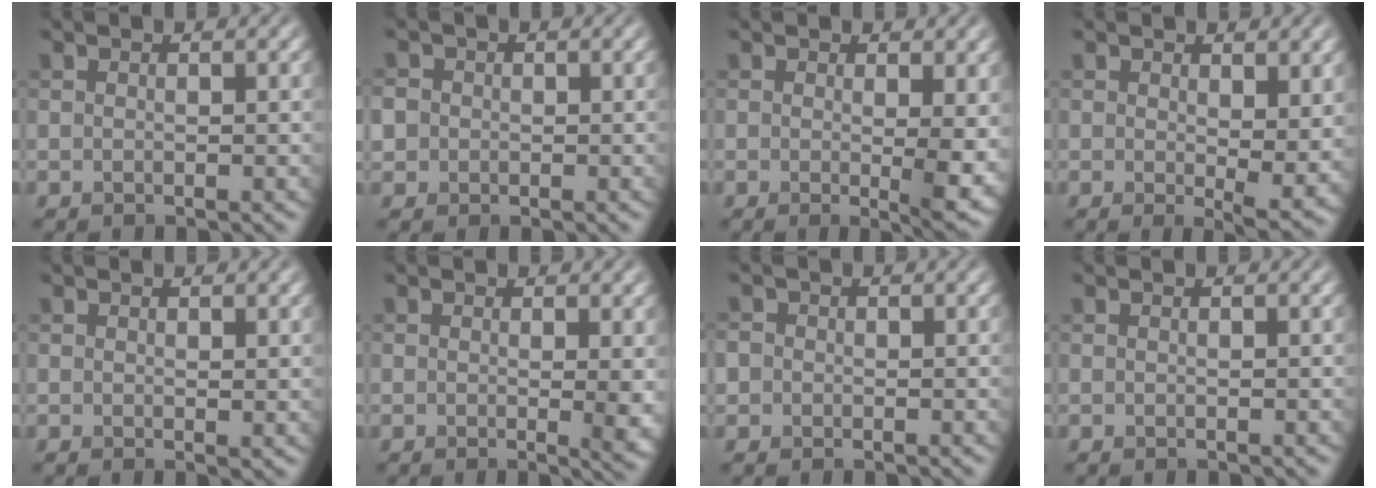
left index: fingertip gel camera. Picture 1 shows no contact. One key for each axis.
{"total": 3.1, "fx": 0.3, "fy": 2.9, "fz": 1.0, "tx": -0.010, "ty": 0.017, "tz": -0.012}
{"total": 4.7, "fx": -0.2, "fy": 1.4, "fz": 4.5, "tx": -0.062, "ty": -0.015, "tz": 0.000}
{"total": 5.0, "fx": 0.7, "fy": 2.2, "fz": 4.4, "tx": -0.063, "ty": -0.019, "tz": 0.016}
{"total": 0.9, "fx": 0.2, "fy": 0.5, "fz": 0.7, "tx": -0.003, "ty": -0.004, "tz": 0.004}
{"total": 3.0, "fx": 0.0, "fy": 0.9, "fz": 2.9, "tx": -0.035, "ty": -0.012, "tz": 0.001}
{"total": 1.8, "fx": 0.1, "fy": 1.7, "fz": 0.5, "tx": 0.000, "ty": 0.007, "tz": -0.006}
{"total": 0.0}